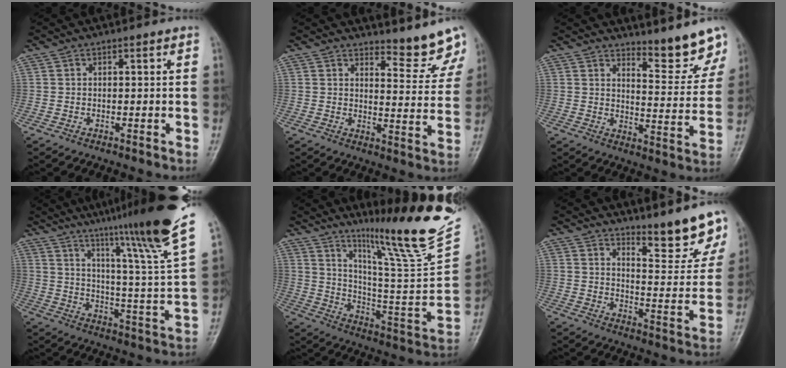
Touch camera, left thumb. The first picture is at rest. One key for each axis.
{"total": 8.2, "fx": 7.9, "fy": 1.7, "fz": 1.8, "tx": 0.003, "ty": -0.077, "tz": 0.094}
{"total": 9.2, "fx": 8.1, "fy": 1.8, "fz": 4.0, "tx": -0.029, "ty": -0.076, "tz": 0.112}
{"total": 23.1, "fx": 16.5, "fy": 0.4, "fz": 16.1, "tx": -0.223, "ty": -0.085, "tz": 0.237}
{"total": 23.6, "fx": 17.5, "fy": 0.9, "fz": 15.9, "tx": -0.221, "ty": -0.117, "tz": 0.279}
{"total": 10.9, "fx": 8.9, "fy": 2.1, "fz": 5.9, "tx": -0.049, "ty": -0.076, "tz": 0.128}